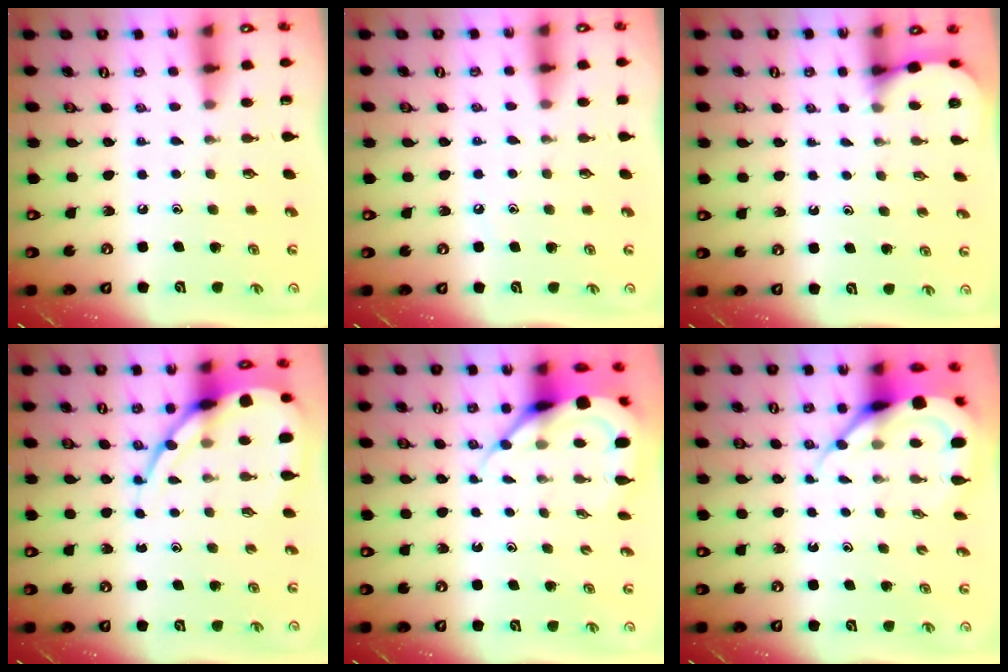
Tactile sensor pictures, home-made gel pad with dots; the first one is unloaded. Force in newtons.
{"total": 4.5, "press": 4.4, "slide": 0.7}
{"total": 2.3, "press": 2.3, "slide": 0.2}
{"total": 12.2, "press": 12.1, "slide": 1.5}
{"total": 7.3, "press": 7.3, "slide": 0.6}
{"total": 7.3, "press": 7.3, "slide": 0.6}